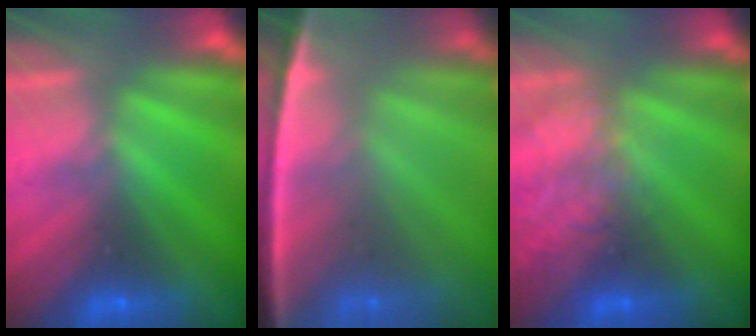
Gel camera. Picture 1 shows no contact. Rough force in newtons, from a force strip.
{"total": 7.6}
{"total": 2.0}